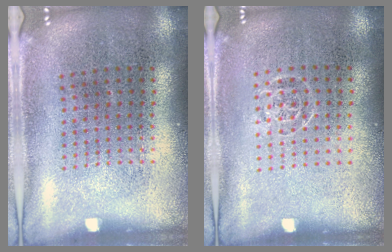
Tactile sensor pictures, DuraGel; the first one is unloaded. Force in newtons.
{"total": 0.6, "press": 0.5, "slide": 0.3}